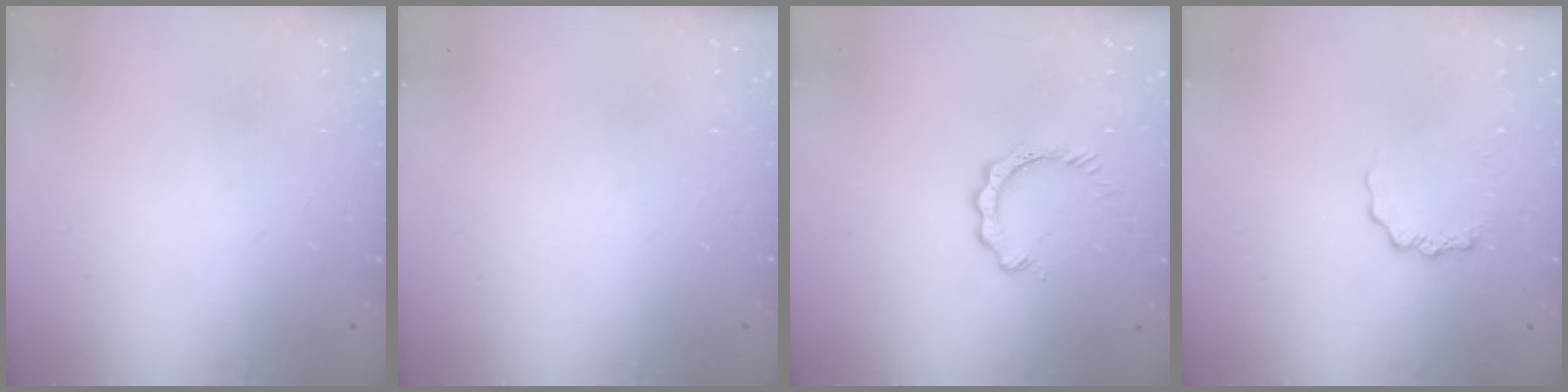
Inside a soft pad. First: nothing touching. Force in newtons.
{"total": 0.0}
{"total": 2.9, "press": 2.9, "slide": 0.5}
{"total": 3.7, "press": 3.6, "slide": 0.5}